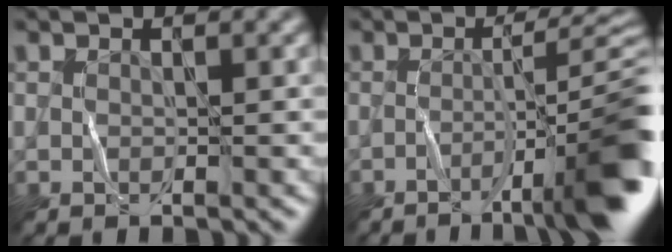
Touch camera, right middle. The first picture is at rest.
{"total": 10.0, "force": [-4.3, 1.8, 8.9], "torque": [-0.110, 0.010, -0.062]}